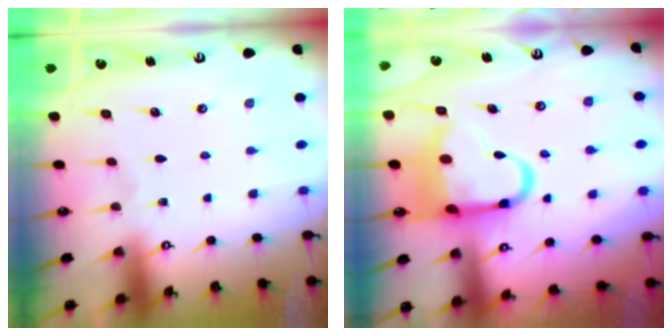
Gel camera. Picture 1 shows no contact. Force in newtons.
{"total": 13.2, "press": 12.9, "slide": 2.5}